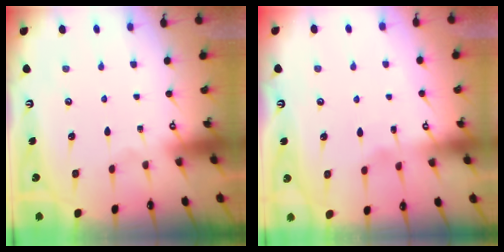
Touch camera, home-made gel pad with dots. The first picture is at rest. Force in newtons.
{"total": 2.5, "press": 2.5, "slide": 0.2}